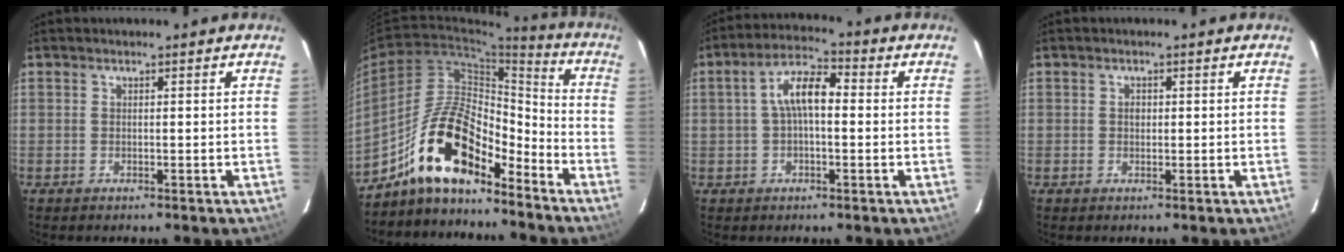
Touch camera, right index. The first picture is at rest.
{"total": 16.0, "force": [-11.7, 5.5, 9.3], "torque": [-0.176, 0.020, -0.215]}
{"total": 7.3, "force": [0.3, 3.2, 6.6], "torque": [-0.129, 0.024, 0.004]}
{"total": 1.0, "force": [0.1, 0.9, 0.5], "torque": [-0.007, 0.005, 0.001]}